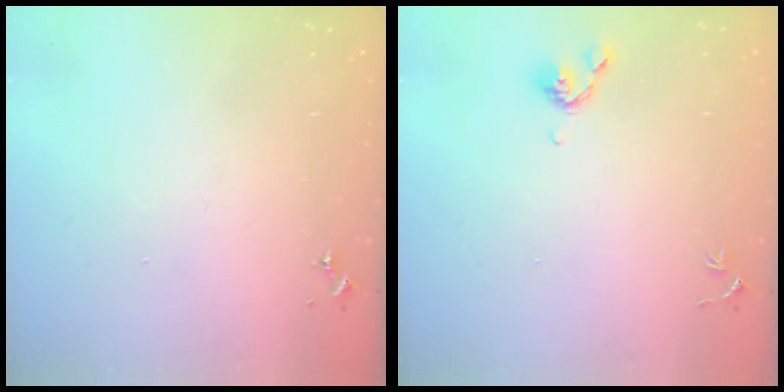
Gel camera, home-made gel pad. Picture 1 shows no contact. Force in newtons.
{"total": 6.4, "press": 6.3, "slide": 1.3}